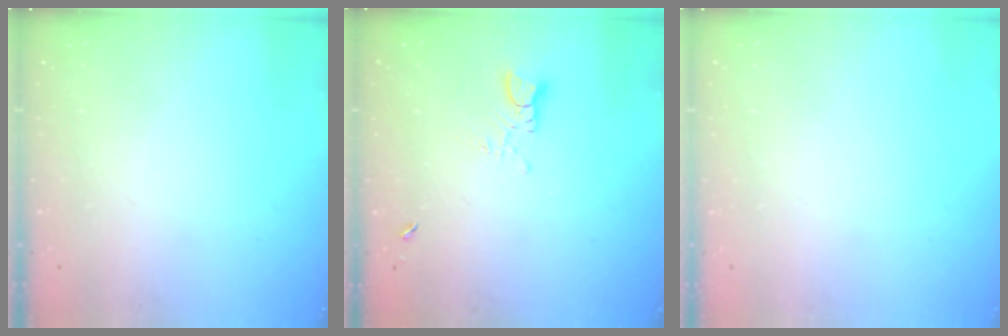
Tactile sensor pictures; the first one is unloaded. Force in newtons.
{"total": 3.1, "press": 3.1, "slide": 0.2}
{"total": 0.0}